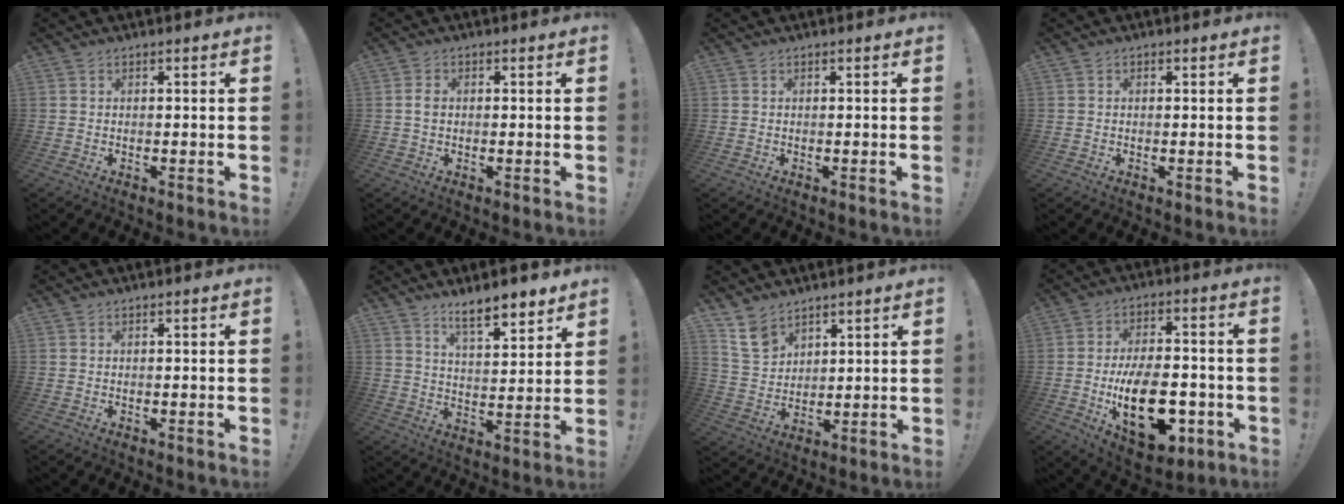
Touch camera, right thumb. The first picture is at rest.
{"total": 2.0, "force": [0.0, 1.4, 1.3], "torque": [-0.023, 0.005, -0.001]}
{"total": 0.0}
{"total": 0.0}
{"total": 0.0}
{"total": 9.6, "force": [7.6, 2.2, 5.3], "torque": [-0.070, -0.054, 0.133]}
{"total": 9.6, "force": [7.0, 5.8, 3.0], "torque": [-0.056, -0.039, 0.140]}
{"total": 20.8, "force": [-6.3, 11.8, 16.0], "torque": [-0.267, 0.028, -0.092]}